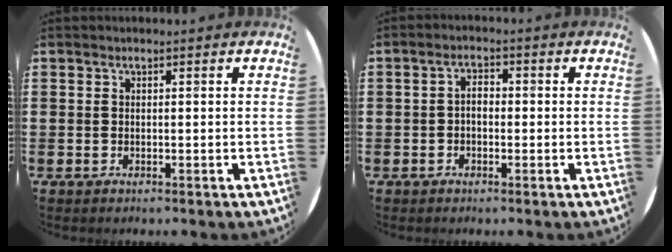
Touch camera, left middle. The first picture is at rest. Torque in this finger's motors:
{"motor_torque": [0.42, -0.26, 0.07, 0.00]}